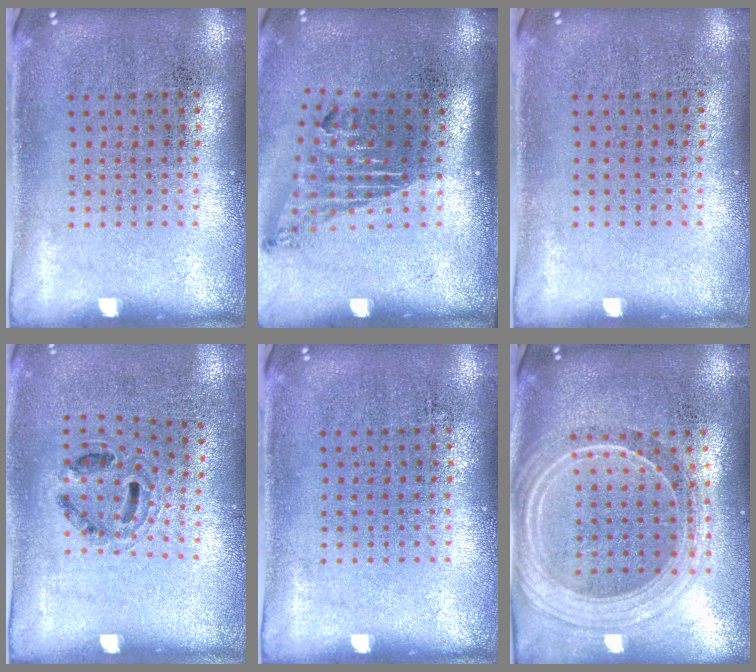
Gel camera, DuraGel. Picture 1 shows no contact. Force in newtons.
{"total": 1.7, "press": 1.1, "slide": 1.3}
{"total": 0.0}
{"total": 1.0, "press": 0.8, "slide": 0.5}
{"total": 0.0}
{"total": 2.4, "press": 2.0, "slide": 1.2}